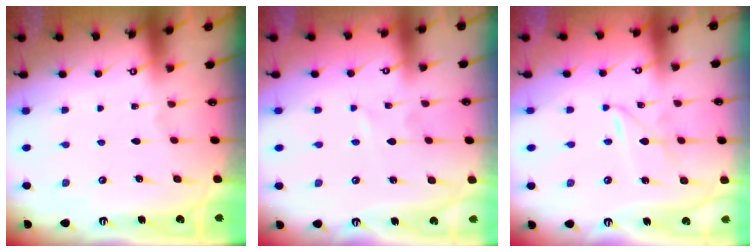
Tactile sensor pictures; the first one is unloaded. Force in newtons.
{"total": 0.6, "press": 0.6, "slide": 0.1}
{"total": 2.5, "press": 2.5, "slide": 0.3}